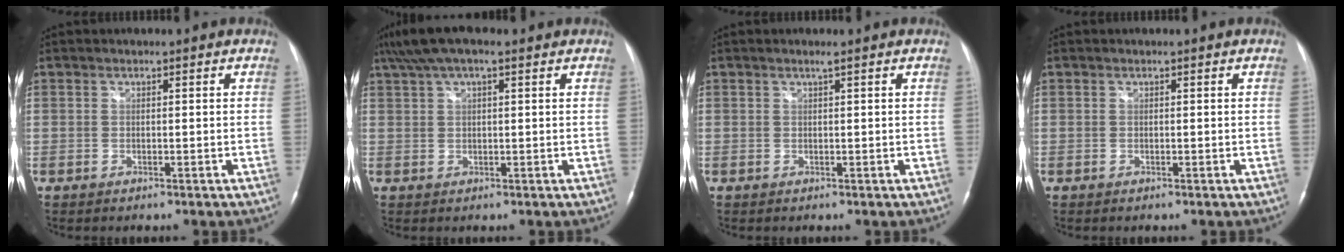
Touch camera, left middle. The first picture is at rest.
{"total": 7.8, "force": [5.4, 2.0, 5.3], "torque": [-0.106, 0.039, 0.093]}
{"total": 0.6, "force": [0.4, -0.2, 0.4], "torque": [-0.014, -0.002, 0.010]}
{"total": 0.0}